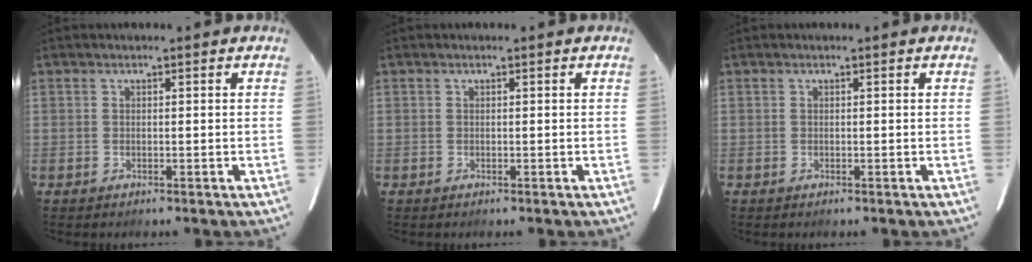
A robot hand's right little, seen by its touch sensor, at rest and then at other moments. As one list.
[{"total": 0.0}, {"total": 0.0}]